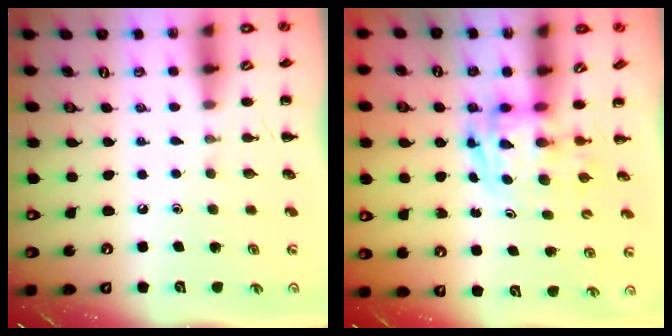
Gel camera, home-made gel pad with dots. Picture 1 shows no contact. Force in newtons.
{"total": 2.7, "press": 2.6, "slide": 0.5}